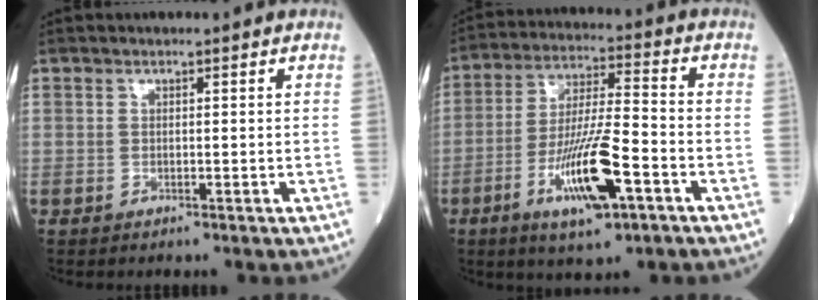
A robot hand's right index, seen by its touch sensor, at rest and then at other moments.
{"total": 13.0, "force": [-5.4, 2.2, 11.6], "torque": [-0.216, -0.010, -0.093]}